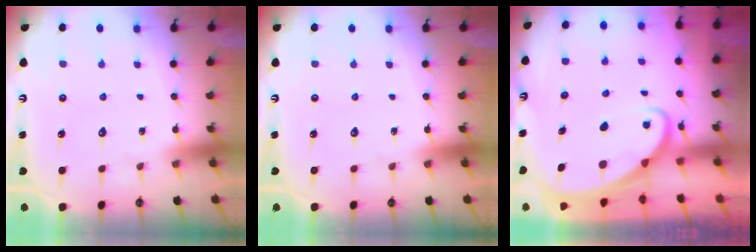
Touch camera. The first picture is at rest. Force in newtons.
{"total": 0.0}
{"total": 3.4, "press": 3.3, "slide": 0.3}